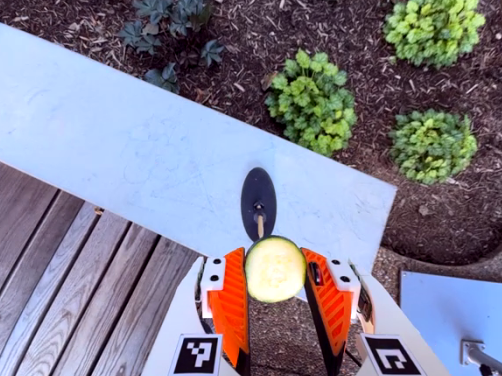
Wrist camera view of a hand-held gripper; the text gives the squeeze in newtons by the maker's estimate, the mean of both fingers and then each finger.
{"total": 11.8, "left": 12.3, "right": 11.3}